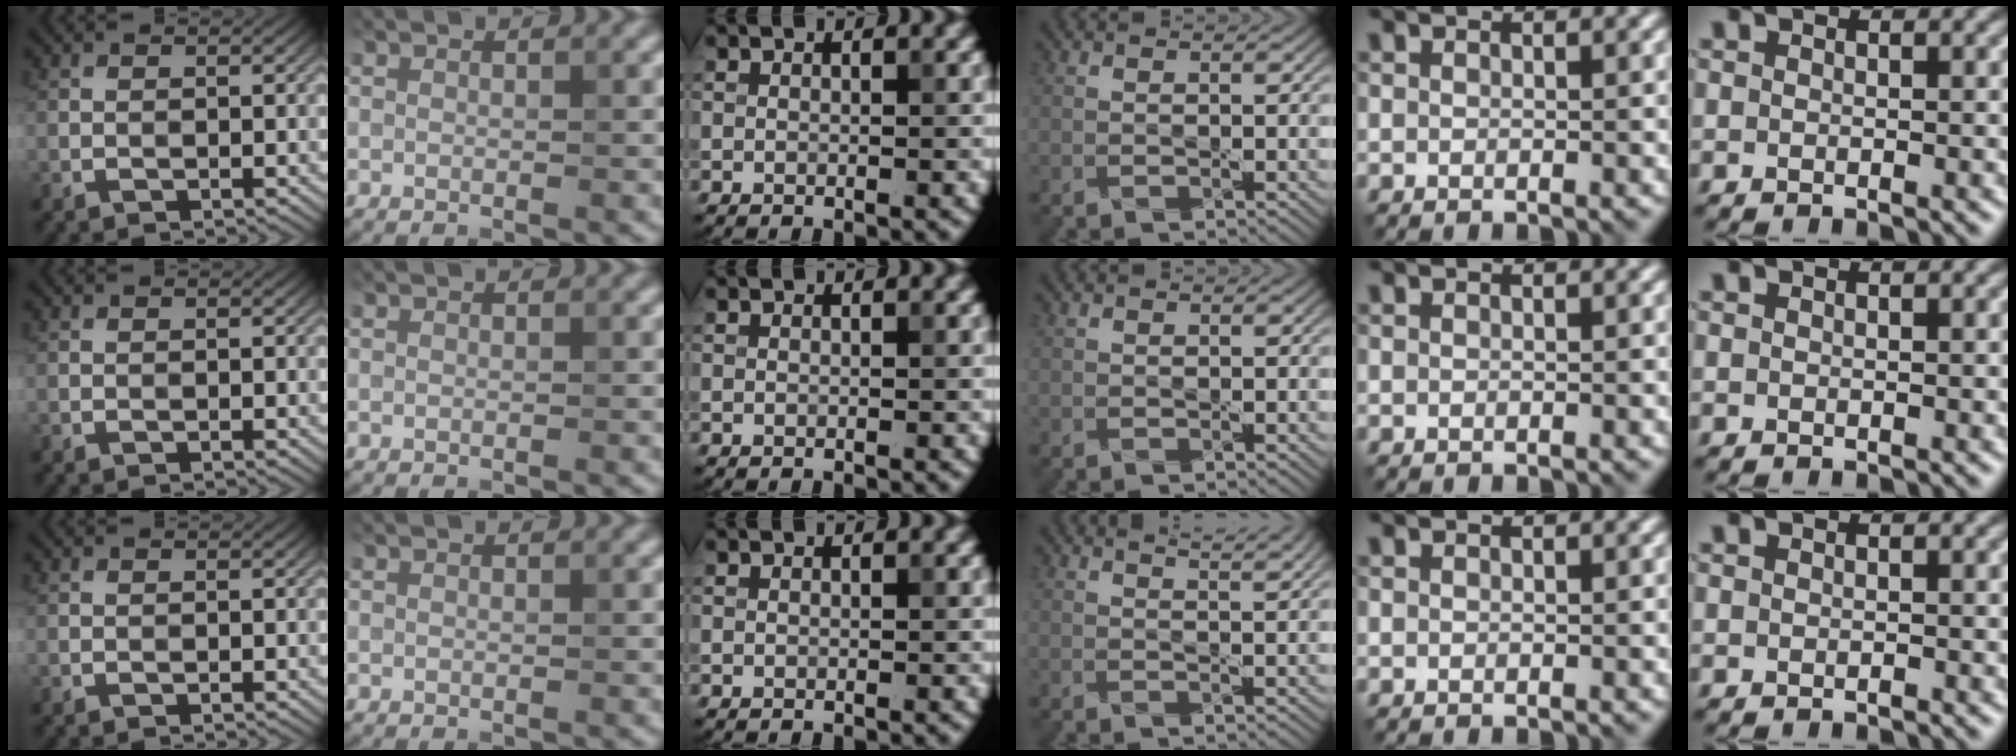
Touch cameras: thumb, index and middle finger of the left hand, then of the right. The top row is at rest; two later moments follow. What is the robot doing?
{"motion": "pour", "object": "sugar"}